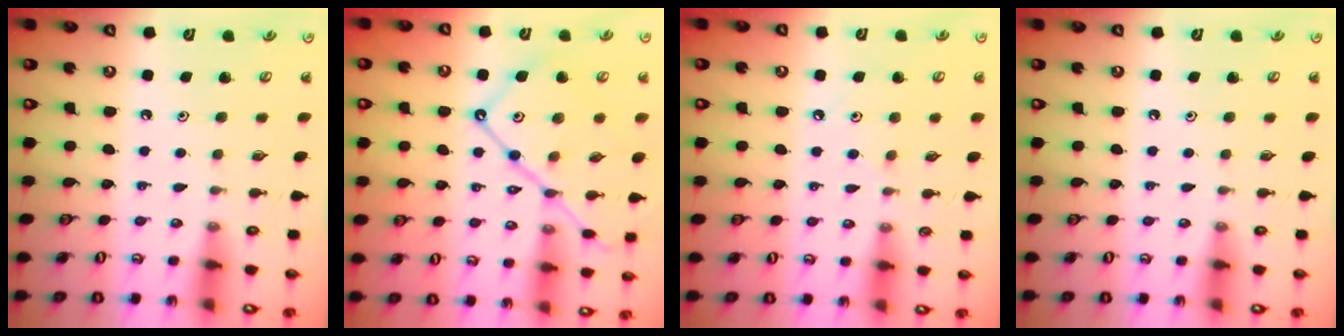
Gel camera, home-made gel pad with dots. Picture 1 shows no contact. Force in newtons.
{"total": 15.8, "press": 15.7, "slide": 1.5}
{"total": 5.5, "press": 5.5, "slide": 0.6}
{"total": 0.0}